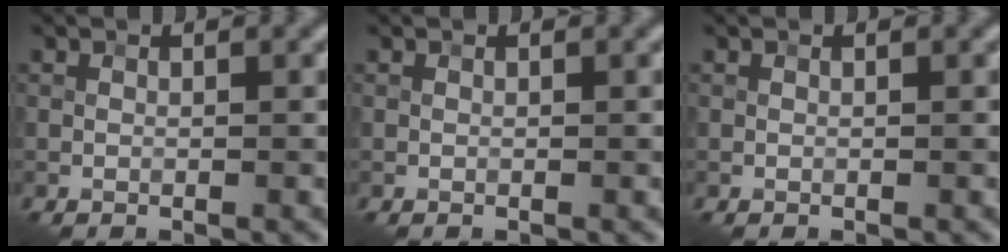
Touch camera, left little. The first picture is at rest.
{"total": 0.0}
{"total": 0.0}